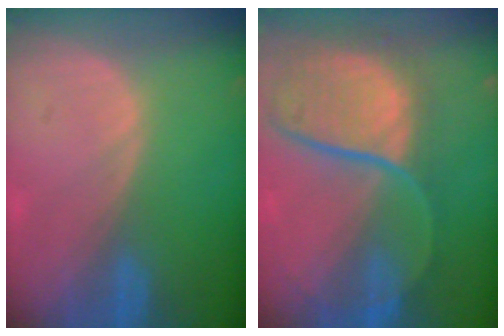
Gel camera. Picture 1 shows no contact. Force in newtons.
{"total": 12.2, "press": 9.9, "slide": 7.0}